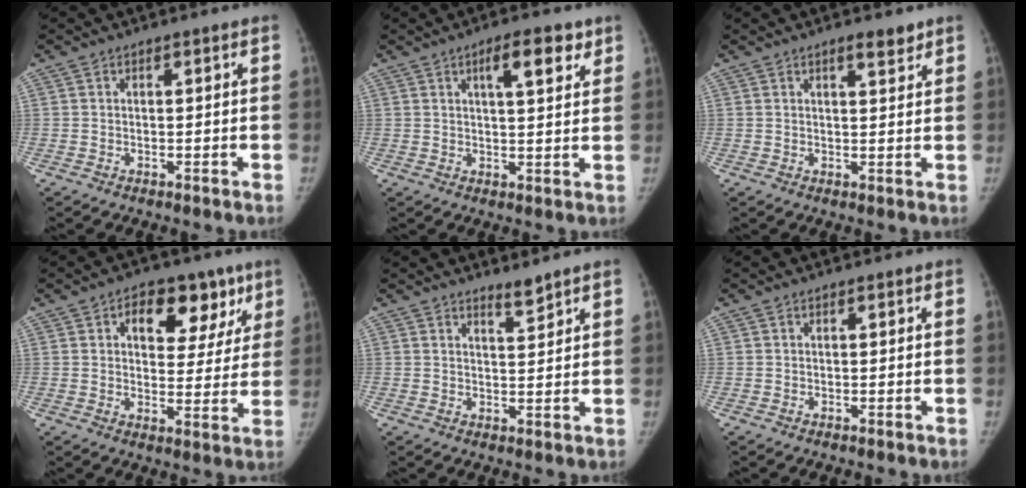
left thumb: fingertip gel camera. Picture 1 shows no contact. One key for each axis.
{"total": 7.1, "fx": 3.8, "fy": 2.3, "fz": 5.6, "tx": -0.067, "ty": -0.015, "tz": 0.053}
{"total": 3.0, "fx": 2.2, "fy": 0.9, "fz": 1.9, "tx": -0.015, "ty": -0.015, "tz": 0.031}
{"total": 13.1, "fx": 6.3, "fy": 7.8, "fz": 8.4, "tx": -0.061, "ty": -0.009, "tz": 0.087}
{"total": 2.2, "fx": 2.2, "fy": 0.2, "fz": 0.6, "tx": 0.001, "ty": -0.024, "tz": 0.037}
{"total": 0.0}